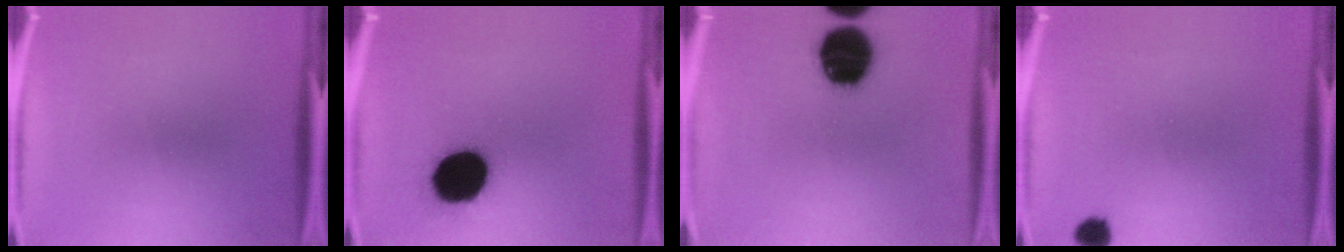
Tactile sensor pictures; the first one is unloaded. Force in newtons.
{"total": 19.1}
{"total": 17.0}
{"total": 2.8}